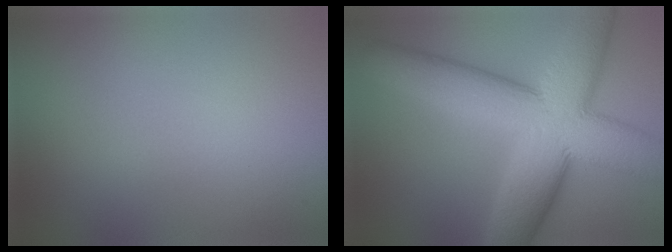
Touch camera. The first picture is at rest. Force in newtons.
{"total": 12.5, "press": 12.5, "slide": 0.8}